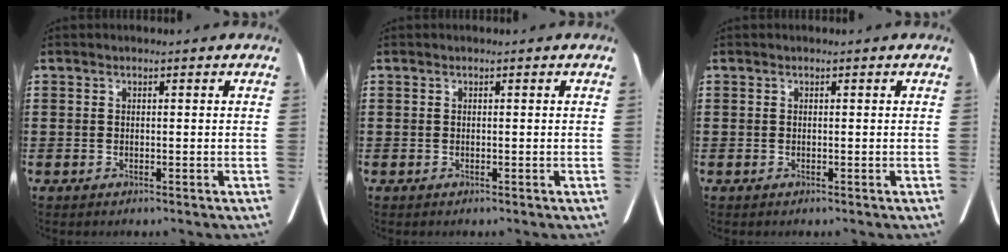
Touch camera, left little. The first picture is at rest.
{"total": 0.0}
{"total": 0.0}